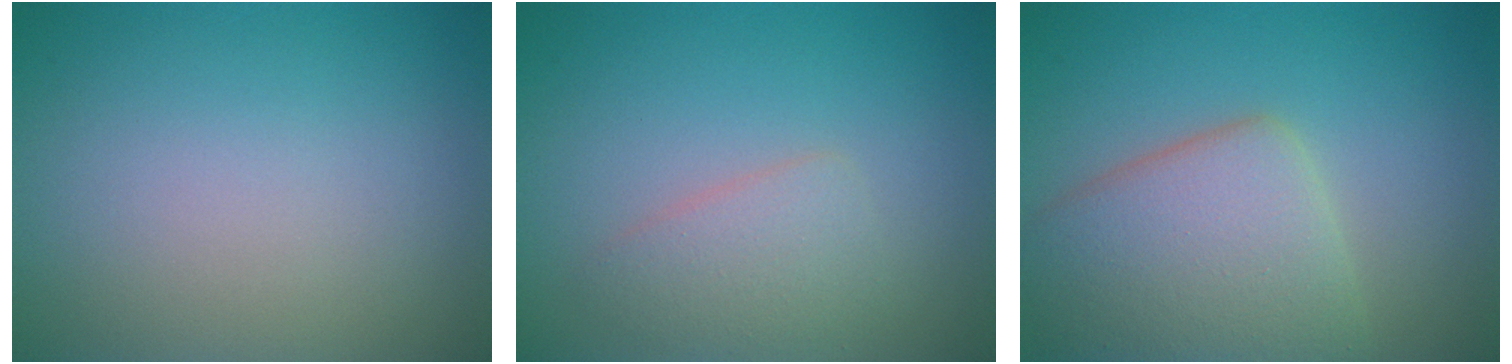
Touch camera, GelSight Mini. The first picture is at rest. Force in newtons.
{"total": 2.3, "press": 2.3, "slide": 0.0}
{"total": 6.5, "press": 6.4, "slide": 0.4}